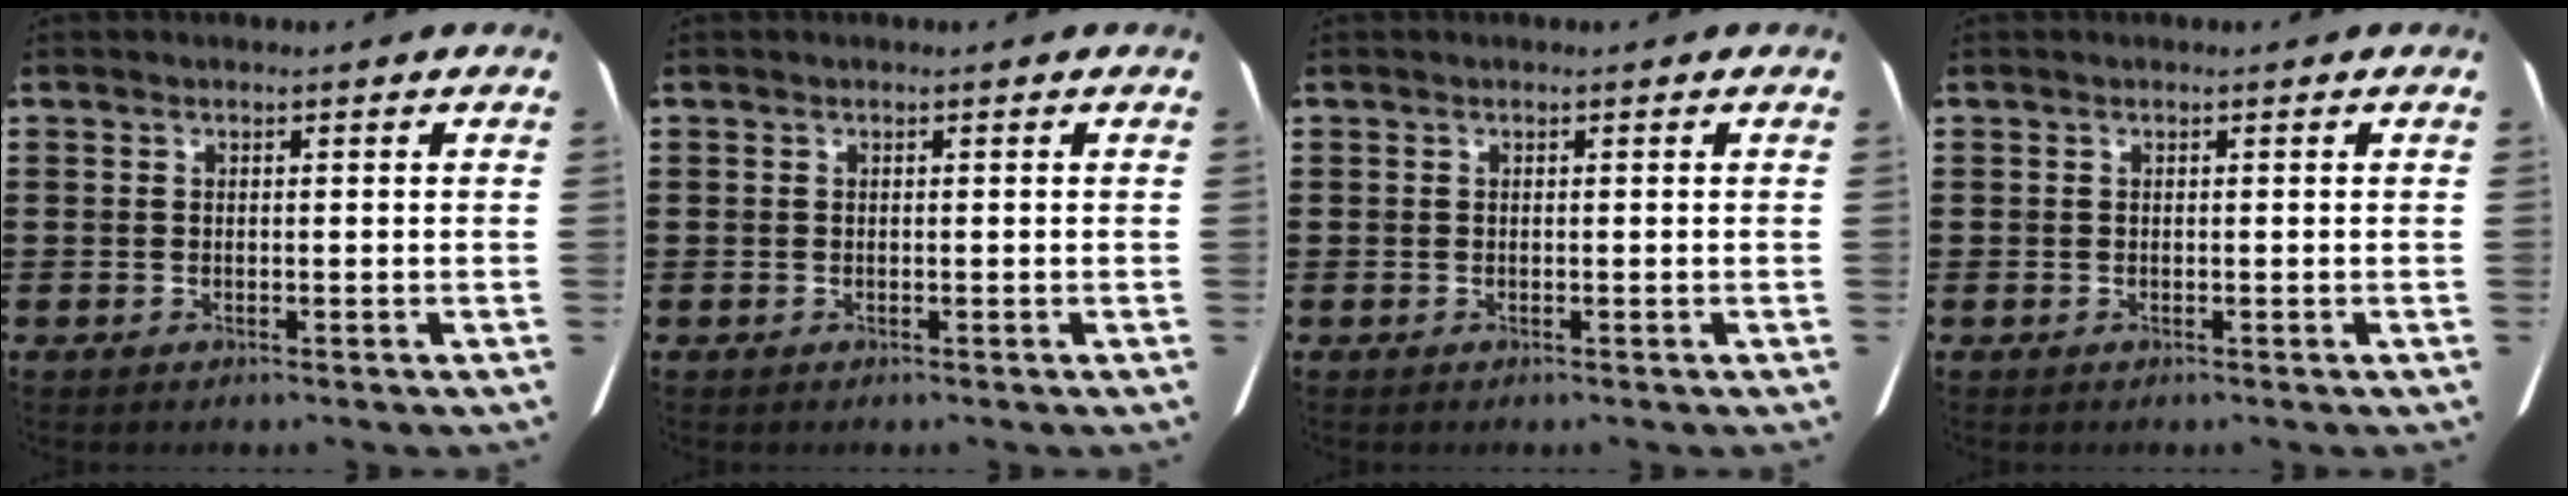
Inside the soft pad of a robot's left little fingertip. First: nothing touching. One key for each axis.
{"total": 0.0}
{"total": 0.0}
{"total": 0.0}